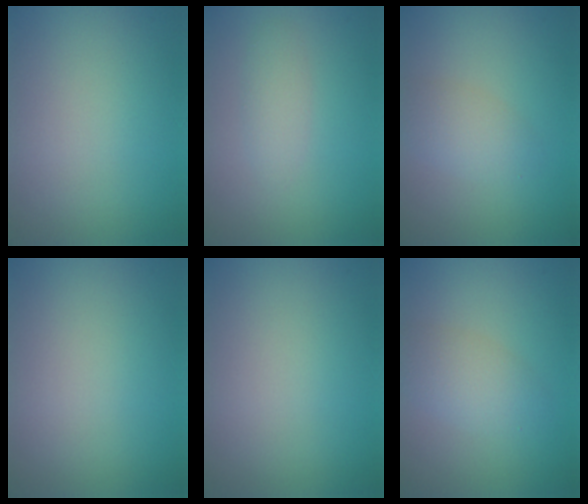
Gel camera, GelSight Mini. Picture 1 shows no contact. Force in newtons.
{"total": 1.5, "press": 1.5, "slide": 0.1}
{"total": 2.3, "press": 2.3, "slide": 0.1}
{"total": 0.0}
{"total": 0.0}
{"total": 2.8, "press": 2.8, "slide": 0.1}